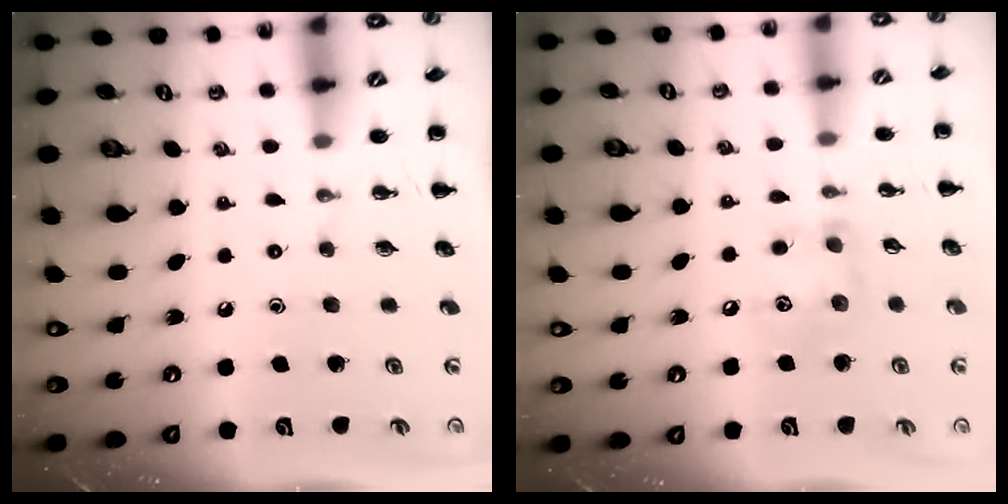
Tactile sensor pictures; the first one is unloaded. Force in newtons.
{"total": 8.0, "press": 8.0, "slide": 1.1}